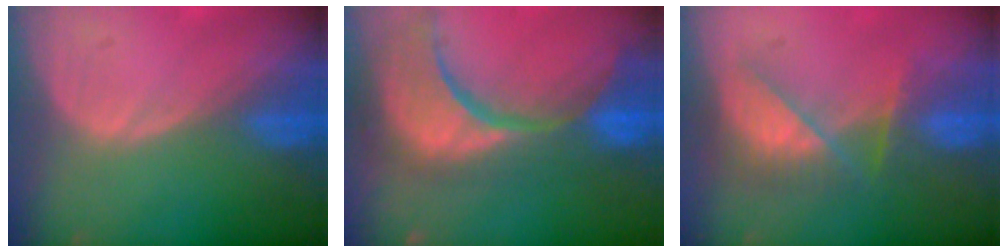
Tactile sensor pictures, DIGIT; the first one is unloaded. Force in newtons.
{"total": 15.3, "press": 12.1, "slide": 9.3}
{"total": 8.2, "press": 7.0, "slide": 4.3}